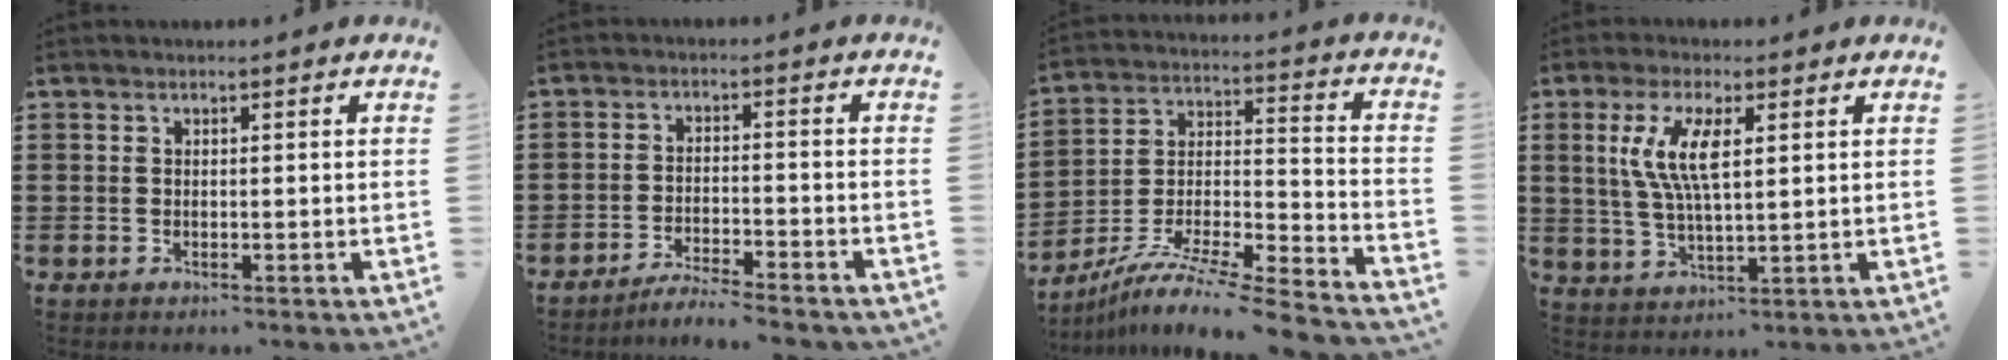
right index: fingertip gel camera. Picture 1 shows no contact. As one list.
[{"total": 3.7, "force": [-3.7, -0.1, 0.8], "torque": [-0.018, 0.002, -0.075]}, {"total": 9.3, "force": [-8.1, 0.3, 4.5], "torque": [-0.077, 0.003, -0.166]}, {"total": 7.6, "force": [2.2, 2.6, 6.8], "torque": [-0.147, 0.006, 0.034]}]